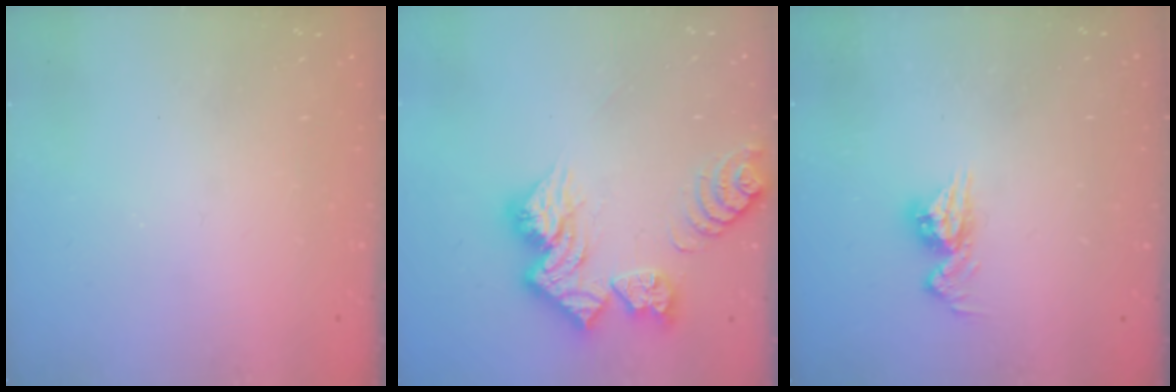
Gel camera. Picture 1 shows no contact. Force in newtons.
{"total": 15.7, "press": 15.6, "slide": 1.7}
{"total": 9.4, "press": 9.4, "slide": 0.9}